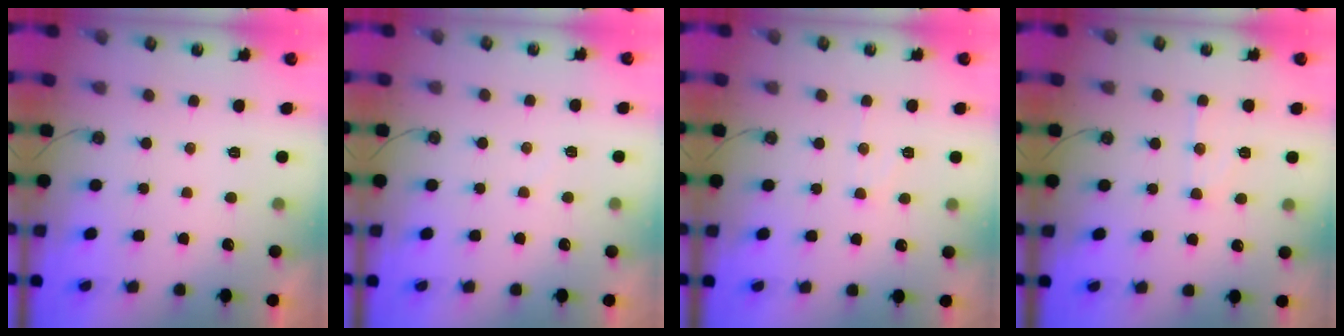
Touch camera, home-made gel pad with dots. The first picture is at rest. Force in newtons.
{"total": 4.2, "press": 4.2, "slide": 0.4}
{"total": 7.4, "press": 7.4, "slide": 0.8}
{"total": 7.1, "press": 7.1, "slide": 0.6}